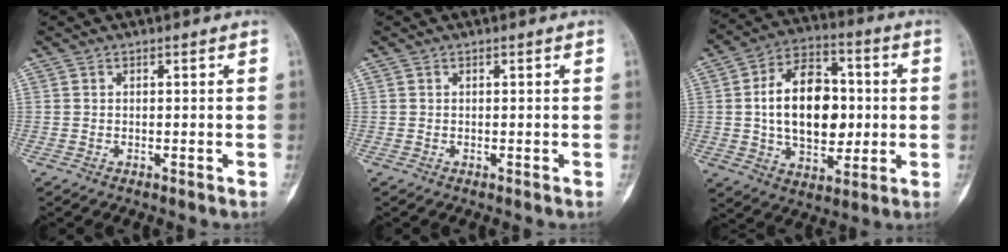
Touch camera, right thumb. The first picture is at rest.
{"total": 0.0}
{"total": 18.5, "force": [0.6, 11.9, 14.1], "torque": [-0.198, 0.017, 0.012]}